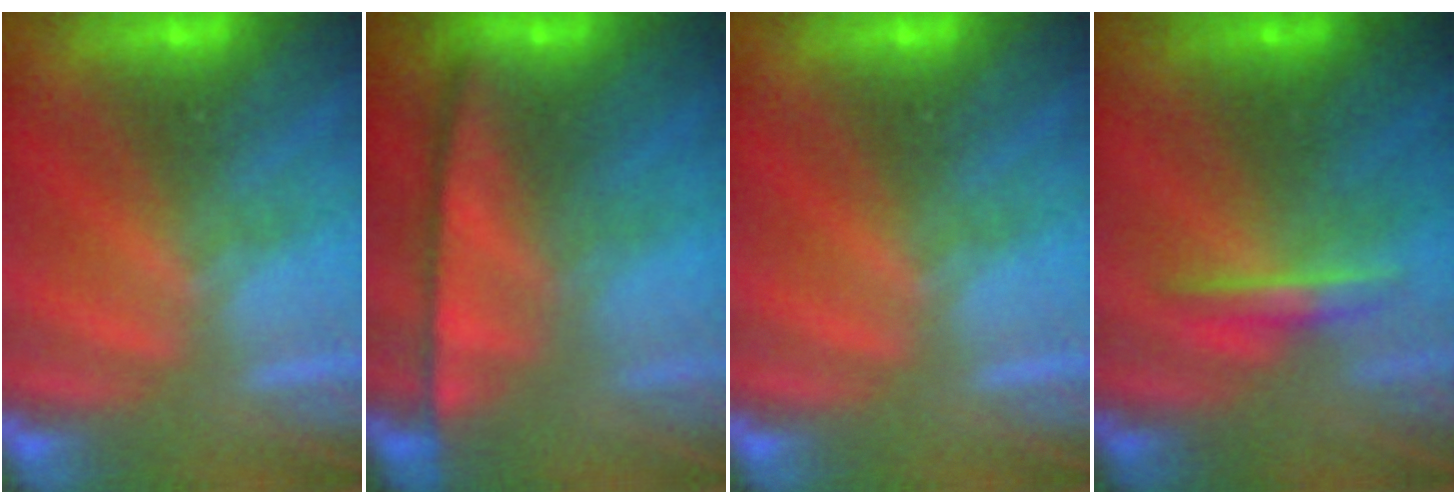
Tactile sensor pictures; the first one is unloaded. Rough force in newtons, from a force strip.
{"total": 6.7}
{"total": 0.0}
{"total": 1.7}